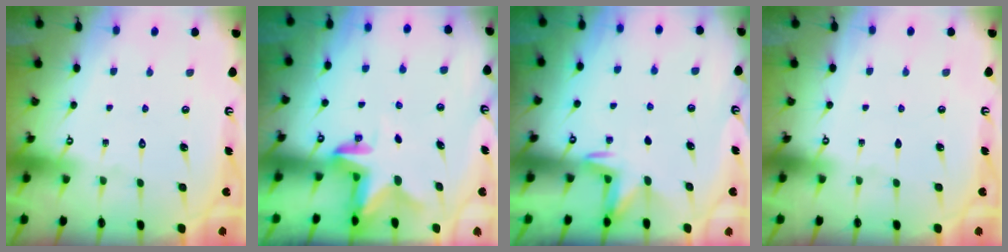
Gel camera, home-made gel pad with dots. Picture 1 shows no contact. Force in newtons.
{"total": 2.4, "press": 2.3, "slide": 0.4}
{"total": 2.5, "press": 2.4, "slide": 0.7}
{"total": 0.0}